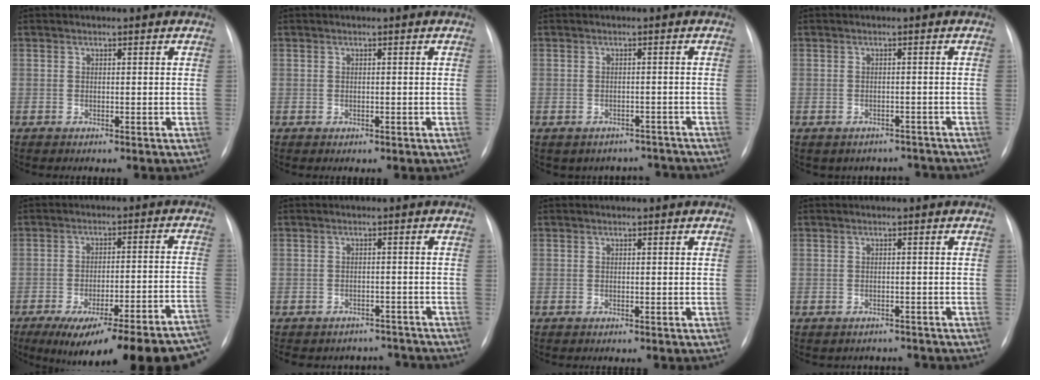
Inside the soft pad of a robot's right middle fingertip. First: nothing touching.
{"total": 0.0}
{"total": 6.4, "force": [-5.6, 3.2, -0.2], "torque": [0.015, 0.025, -0.057]}
{"total": 5.4, "force": [-4.7, 2.7, -0.1], "torque": [0.010, 0.021, -0.048]}
{"total": 25.0, "force": [-19.8, 3.5, 14.9], "torque": [-0.137, -0.007, -0.260]}
{"total": 7.8, "force": [-7.0, 3.5, -0.2], "torque": [0.009, 0.021, -0.078]}
{"total": 0.0}
{"total": 2.6, "force": [-2.3, 1.2, -0.2], "torque": [0.002, 0.009, -0.029]}